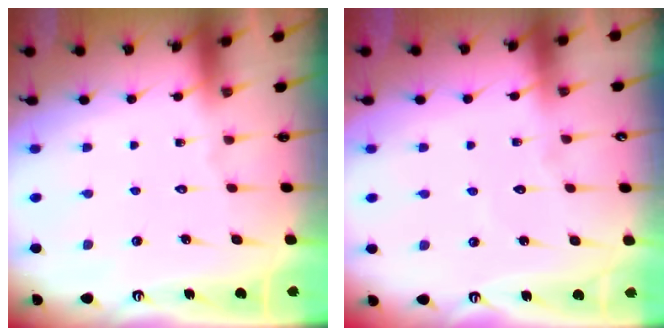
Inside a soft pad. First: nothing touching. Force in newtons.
{"total": 3.6, "press": 3.6, "slide": 0.4}